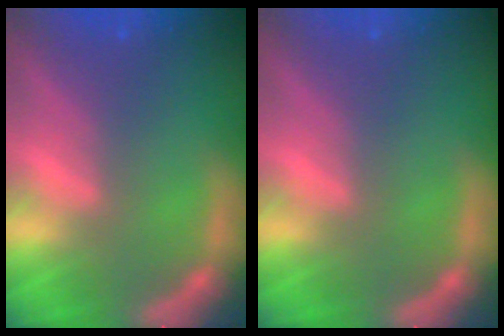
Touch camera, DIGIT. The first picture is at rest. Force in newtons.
{"total": 0.0}